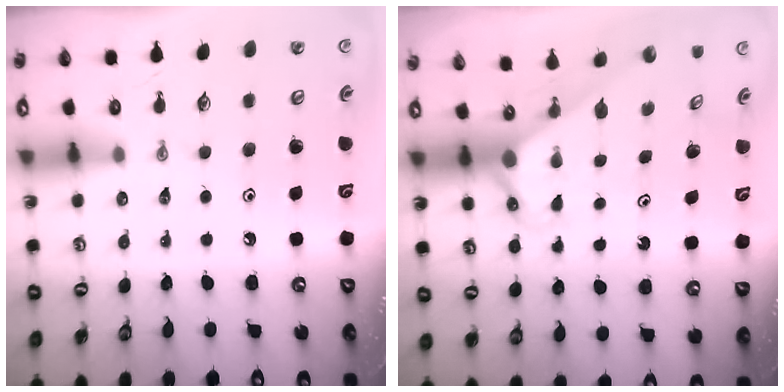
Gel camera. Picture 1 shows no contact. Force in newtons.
{"total": 2.9, "press": 2.9, "slide": 0.0}